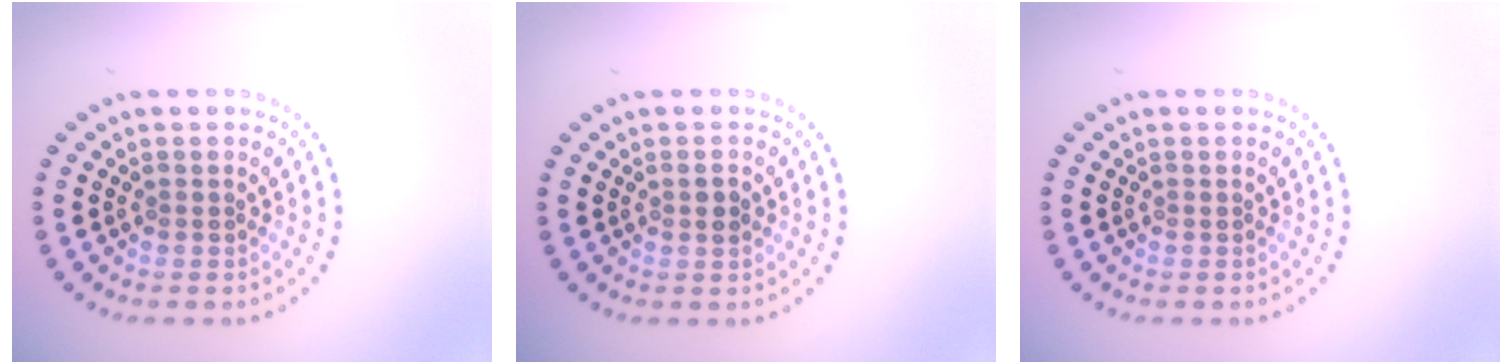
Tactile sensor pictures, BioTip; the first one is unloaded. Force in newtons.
{"total": 1.1, "press": 1.1, "slide": 0.2}
{"total": 0.0}